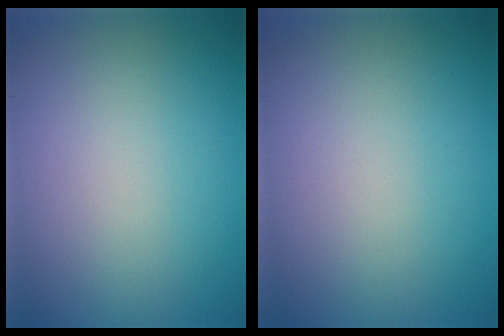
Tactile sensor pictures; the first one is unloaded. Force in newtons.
{"total": 0.0}